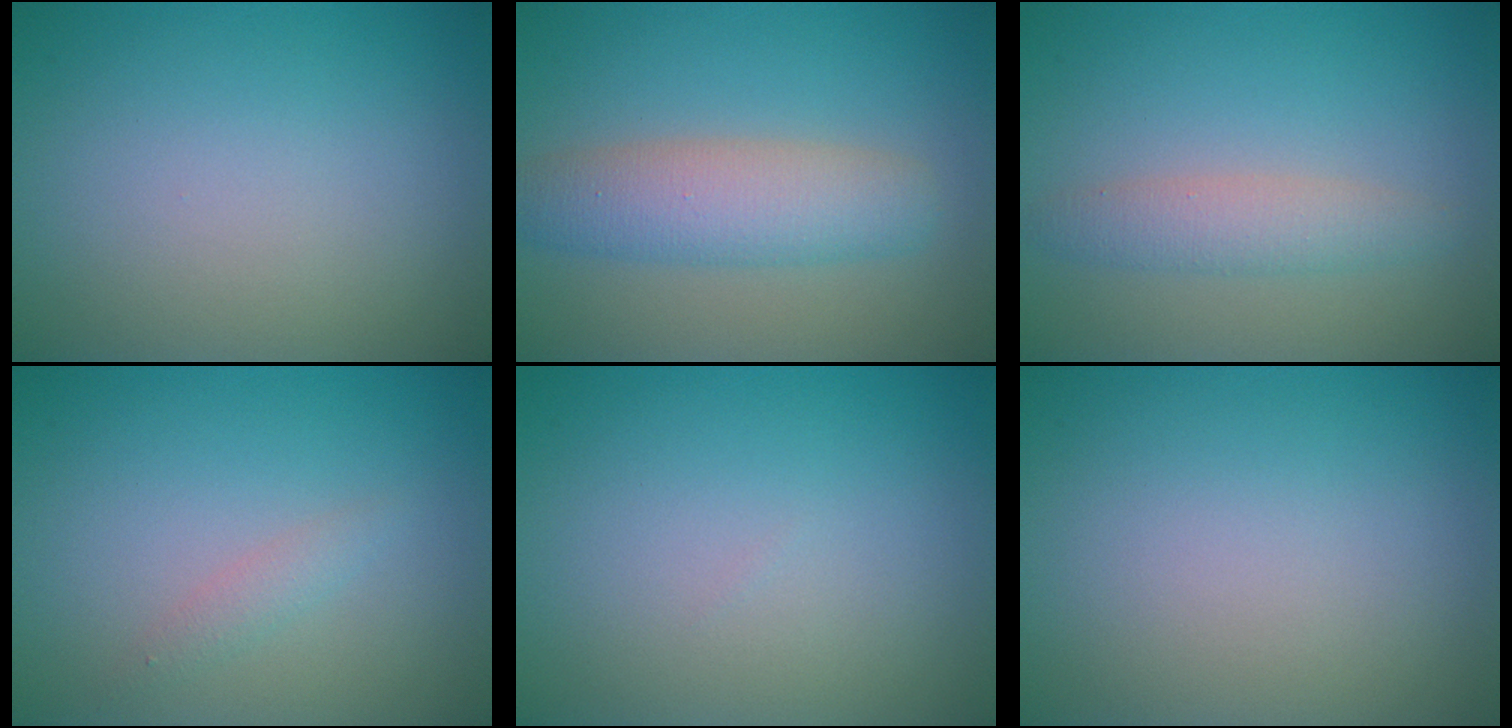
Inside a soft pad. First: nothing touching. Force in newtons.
{"total": 4.8, "press": 4.8, "slide": 0.2}
{"total": 2.4, "press": 2.4, "slide": 0.1}
{"total": 1.1, "press": 1.1, "slide": 0.1}
{"total": 0.0}
{"total": 0.0}